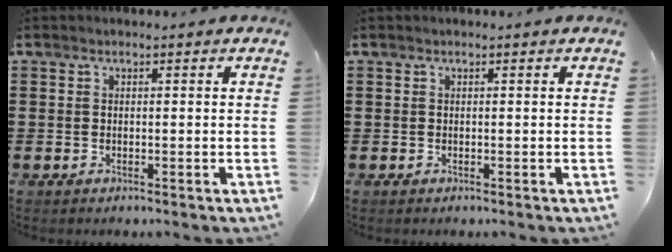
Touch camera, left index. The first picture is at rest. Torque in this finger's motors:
{"motor_torque": [-0.02, 0.04, 0.00, 0.00]}